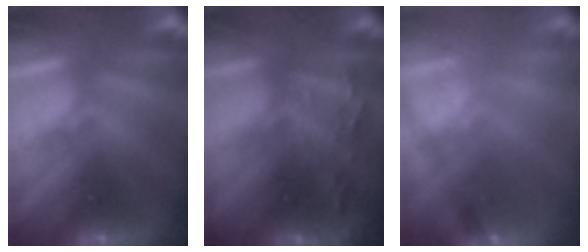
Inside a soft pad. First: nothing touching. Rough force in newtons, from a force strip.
{"total": 2.7}
{"total": 2.9}